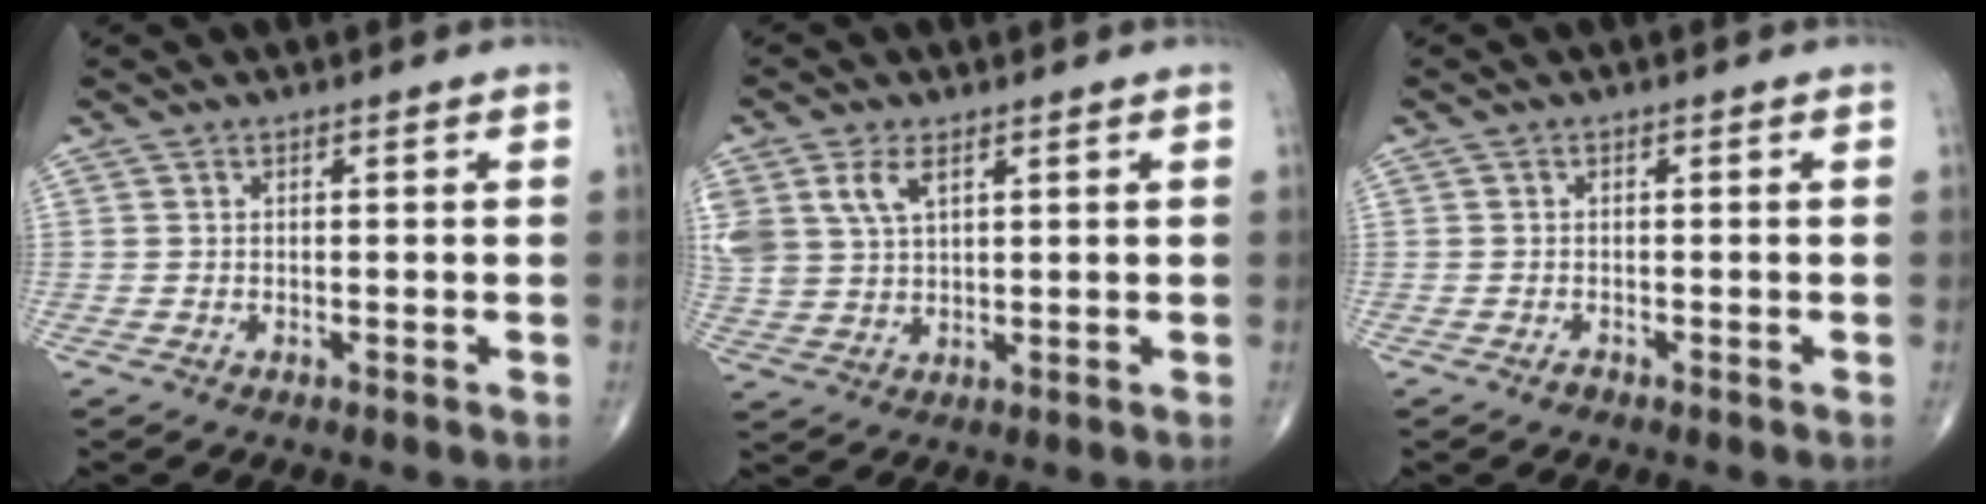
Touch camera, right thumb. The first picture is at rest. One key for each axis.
{"total": 8.3, "fx": 3.7, "fy": 4.8, "fz": 5.6, "tx": -0.124, "ty": -0.002, "tz": 0.082}
{"total": 0.8, "fx": -0.6, "fy": 0.5, "fz": 0.2, "tx": -0.002, "ty": 0.001, "tz": -0.014}